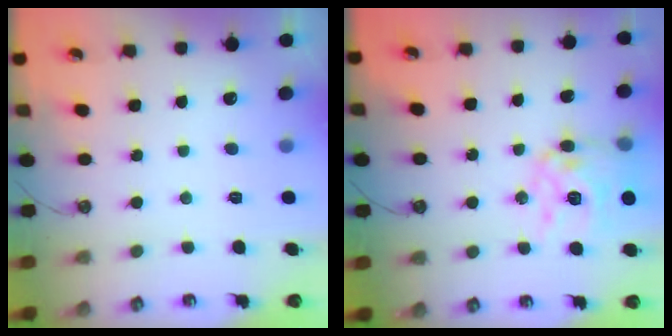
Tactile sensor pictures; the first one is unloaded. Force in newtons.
{"total": 13.4, "press": 13.4, "slide": 1.3}